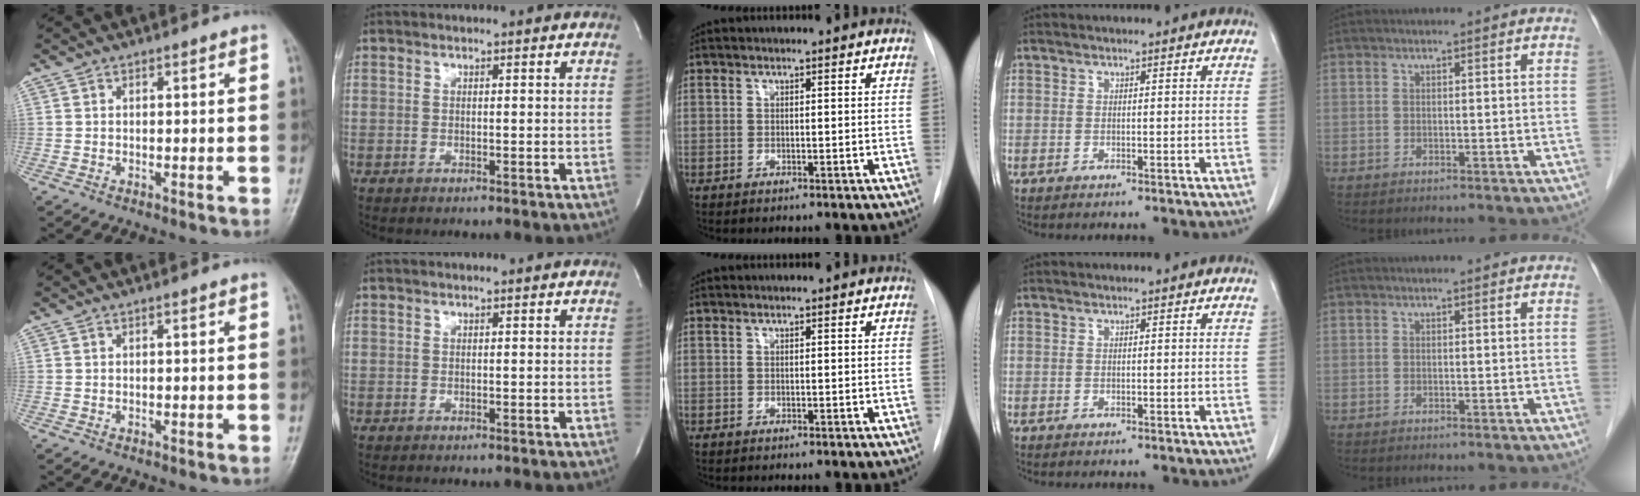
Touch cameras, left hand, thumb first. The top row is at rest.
{}